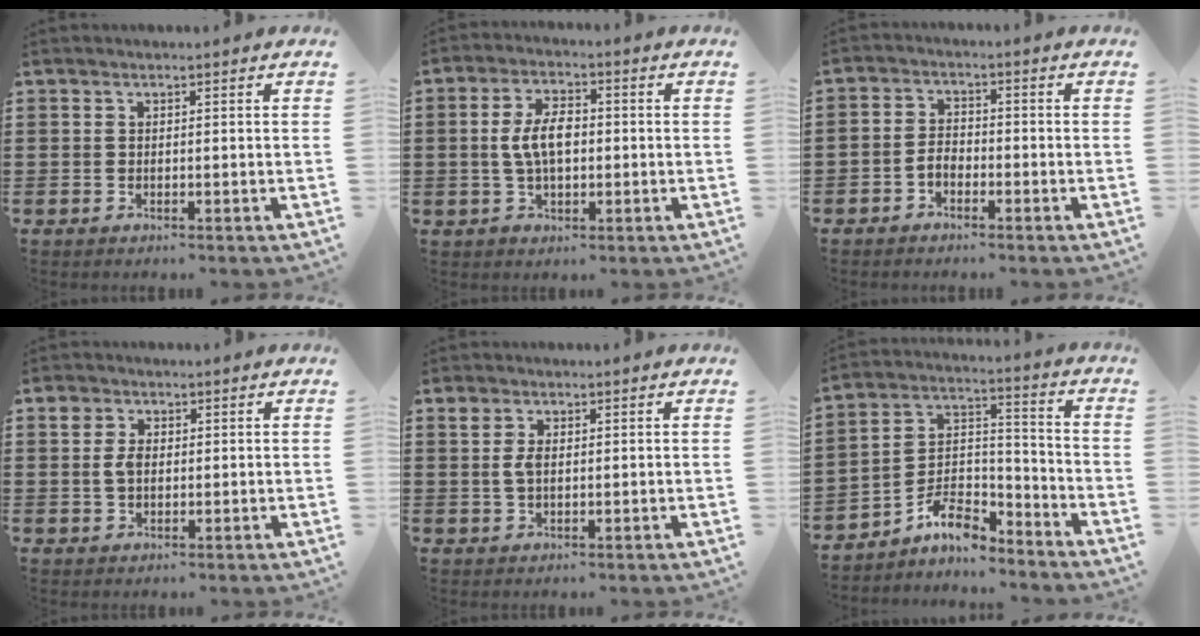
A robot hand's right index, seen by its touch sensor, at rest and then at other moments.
{"total": 6.5, "force": [0.0, 3.5, 5.4], "torque": [-0.119, 0.007, -0.005]}
{"total": 2.7, "force": [-1.7, 1.6, 1.4], "torque": [-0.036, 0.005, -0.037]}
{"total": 3.1, "force": [0.6, 2.2, 2.1], "torque": [-0.049, 0.012, 0.009]}
{"total": 2.6, "force": [0.6, 1.5, 2.0], "torque": [-0.045, 0.009, 0.009]}
{"total": 7.9, "force": [-6.8, 2.7, 3.0], "torque": [-0.067, 0.010, -0.133]}